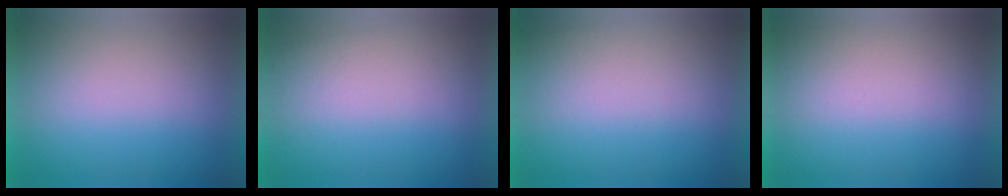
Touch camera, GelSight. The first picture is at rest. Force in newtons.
{"total": 1.0}
{"total": 2.3}
{"total": 1.4}